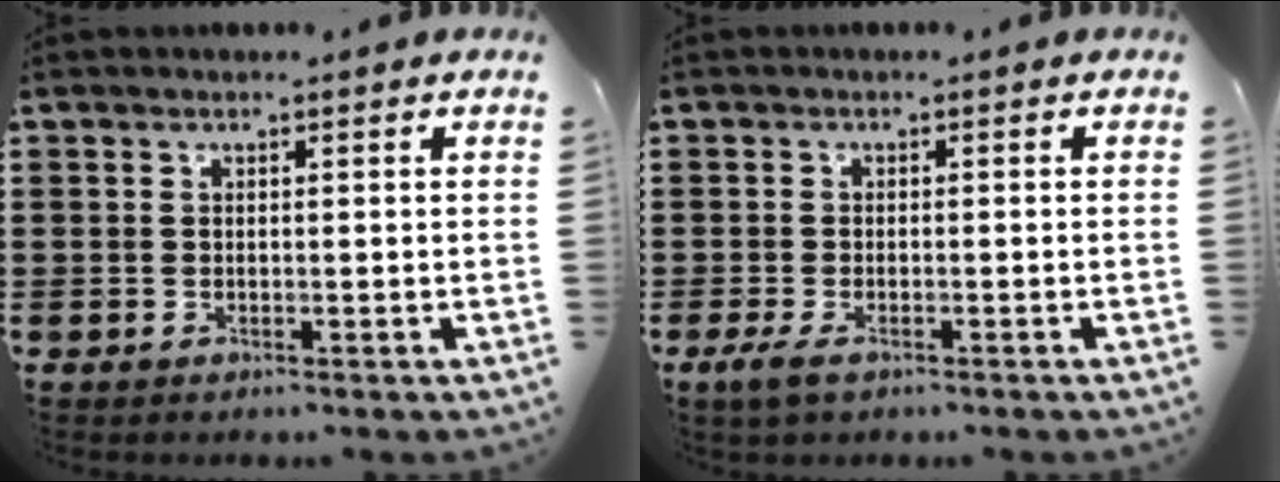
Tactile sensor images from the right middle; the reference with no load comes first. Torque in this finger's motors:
{"motor_torque": [1.70, 0.20, 0.24, 0.10]}